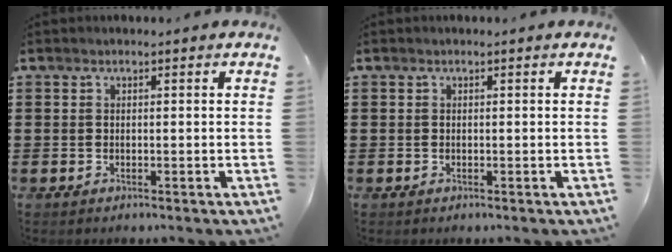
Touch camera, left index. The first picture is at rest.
{"total": 0.0}